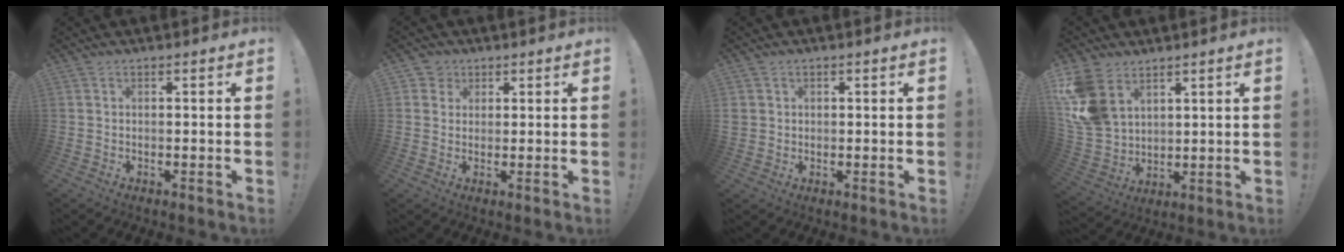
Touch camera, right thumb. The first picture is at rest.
{"total": 3.5, "force": [1.4, 3.2, 0.6], "torque": [-0.008, -0.002, 0.026]}
{"total": 2.7, "force": [0.8, 2.6, 0.2], "torque": [-0.002, 0.002, 0.017]}
{"total": 13.4, "force": [6.7, 9.2, 7.0], "torque": [-0.145, -0.035, 0.135]}